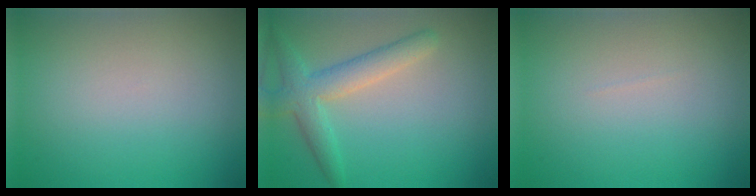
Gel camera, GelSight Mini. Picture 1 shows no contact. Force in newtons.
{"total": 3.8, "press": 3.8, "slide": 0.1}
{"total": 0.0}